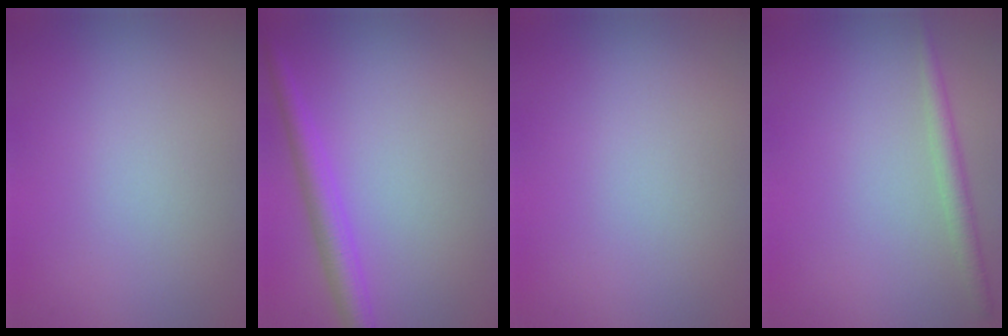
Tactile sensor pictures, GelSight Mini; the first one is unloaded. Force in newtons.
{"total": 3.0, "press": 3.0, "slide": 0.0}
{"total": 0.0}
{"total": 1.9, "press": 1.9, "slide": 0.0}